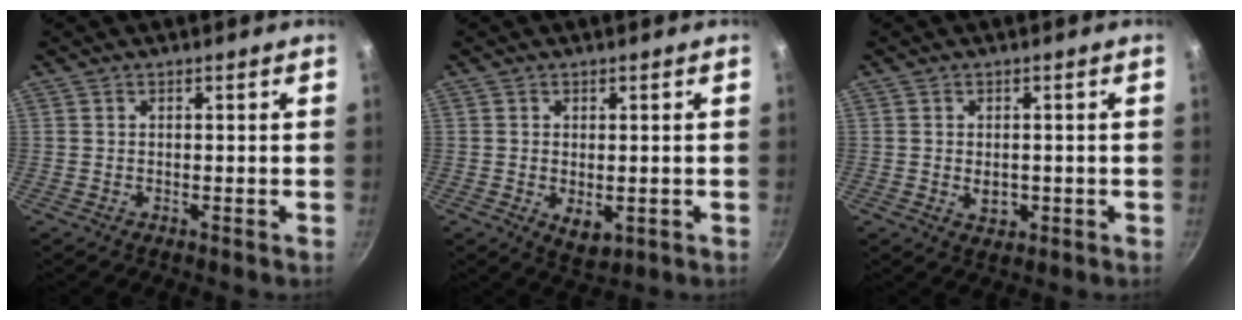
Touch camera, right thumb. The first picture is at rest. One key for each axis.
{"total": 4.6, "fx": -0.7, "fy": 2.8, "fz": 3.5, "tx": -0.052, "ty": -0.014, "tz": -0.003}
{"total": 3.2, "fx": -0.4, "fy": 2.4, "fz": 2.1, "tx": -0.024, "ty": -0.002, "tz": -0.002}